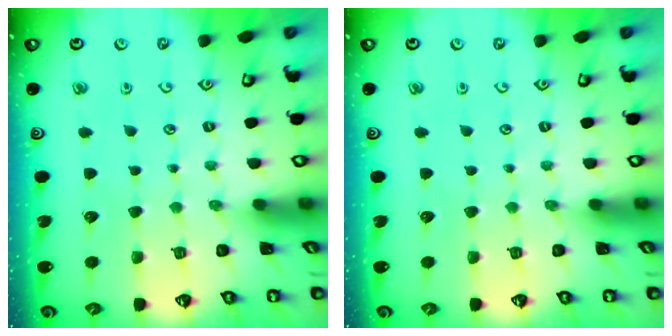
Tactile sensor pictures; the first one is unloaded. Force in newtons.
{"total": 0.0}